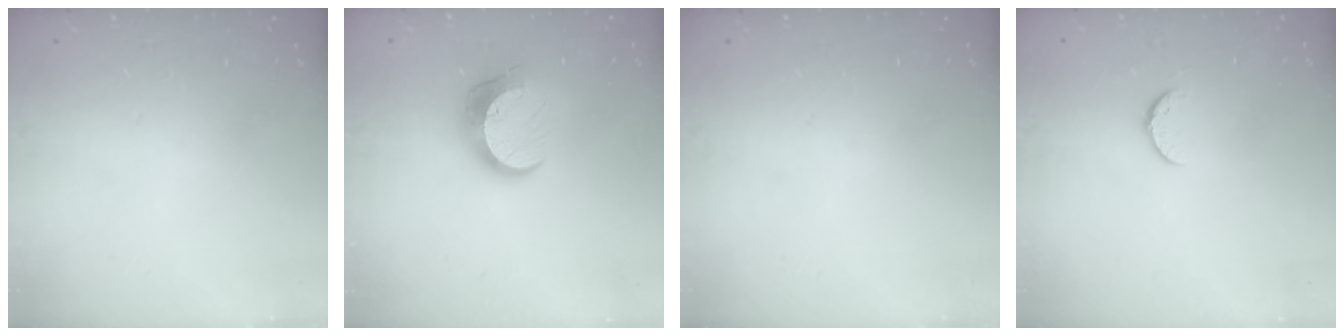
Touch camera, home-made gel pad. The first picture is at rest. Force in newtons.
{"total": 12.1, "press": 12.0, "slide": 0.7}
{"total": 0.0}
{"total": 5.6, "press": 5.6, "slide": 0.6}